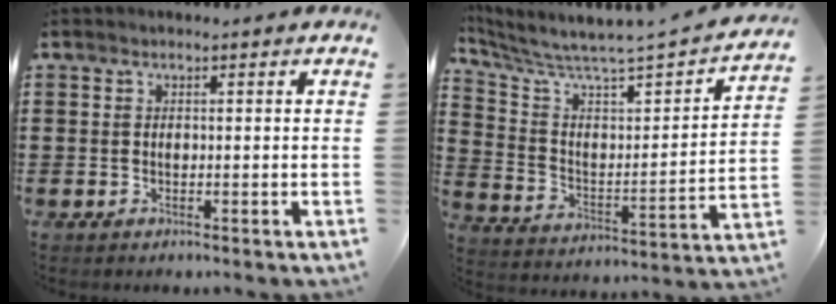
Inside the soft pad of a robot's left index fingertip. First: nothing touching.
{"total": 4.0, "force": [3.6, -0.4, 1.6], "torque": [-0.055, -0.051, 0.049]}